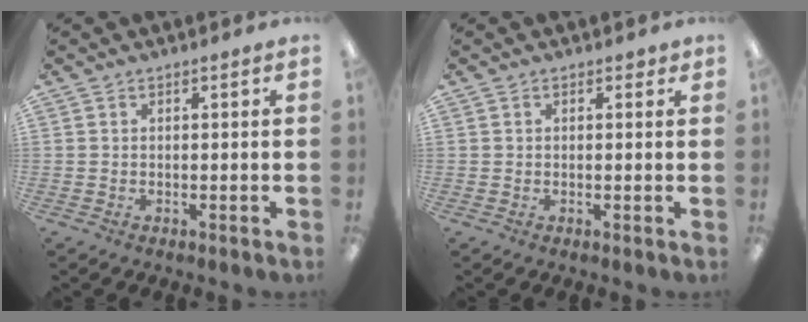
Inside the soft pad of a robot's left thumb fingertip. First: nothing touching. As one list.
[{"total": 1.2, "force": [0.5, 0.9, 0.5], "torque": [-0.010, 0.005, 0.009]}]